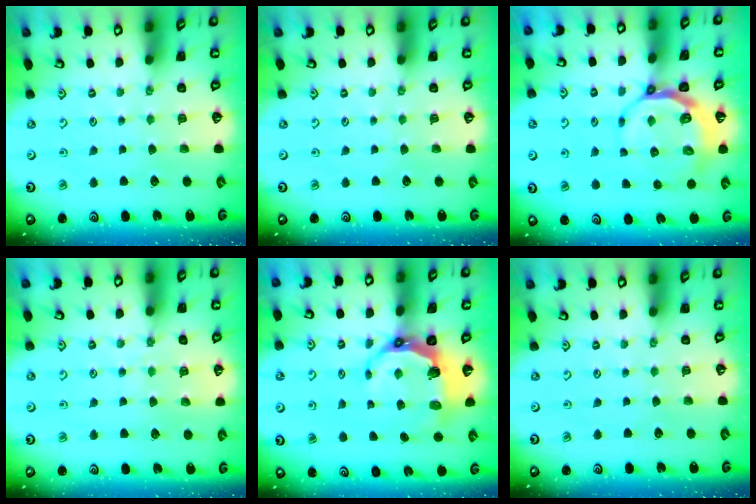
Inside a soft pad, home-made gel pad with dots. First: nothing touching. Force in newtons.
{"total": 0.0}
{"total": 7.4, "press": 6.6, "slide": 3.5}
{"total": 7.4, "press": 7.3, "slide": 0.8}
{"total": 7.3, "press": 5.9, "slide": 4.3}
{"total": 0.0}